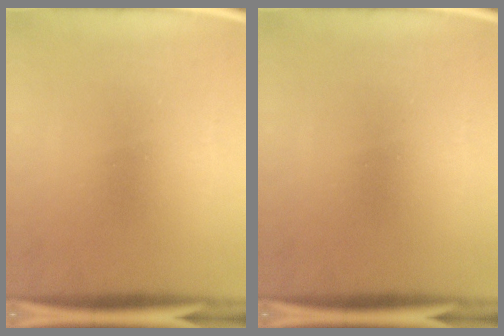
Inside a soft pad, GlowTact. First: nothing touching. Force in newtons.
{"total": 0.0}